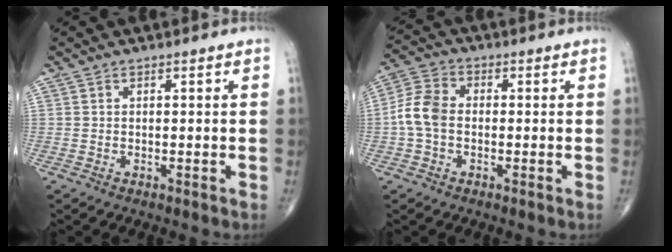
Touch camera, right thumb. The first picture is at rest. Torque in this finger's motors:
{"motor_torque": [-0.21, 0.37, 0.81, -0.17, 0.09]}